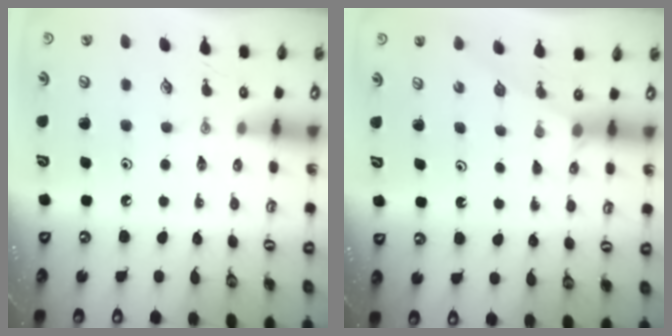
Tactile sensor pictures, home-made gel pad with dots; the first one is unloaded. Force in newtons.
{"total": 2.5, "press": 2.4, "slide": 0.4}